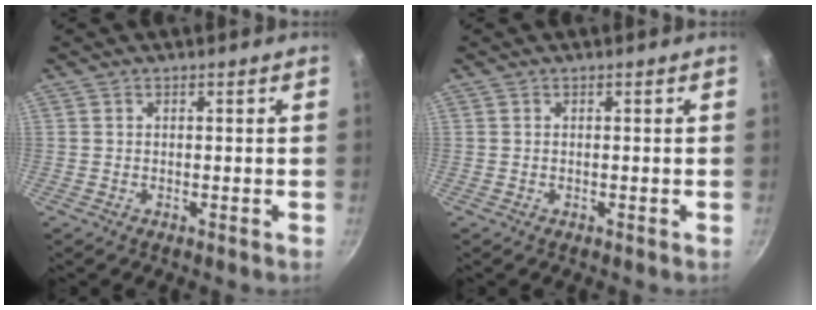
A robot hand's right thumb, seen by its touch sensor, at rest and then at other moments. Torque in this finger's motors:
{"motor_torque": [-0.05, -0.01, -0.03, -0.02, 0.00]}